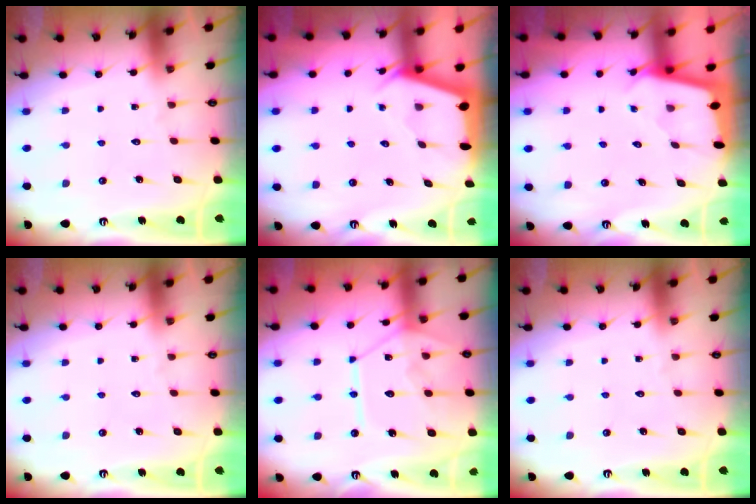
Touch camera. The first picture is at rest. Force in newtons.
{"total": 2.4, "press": 2.3, "slide": 0.3}
{"total": 1.9, "press": 1.9, "slide": 0.1}
{"total": 0.0}
{"total": 14.2, "press": 14.1, "slide": 1.6}
{"total": 0.0}